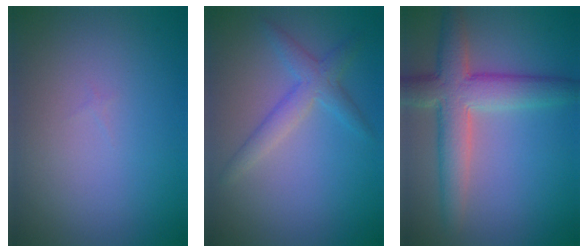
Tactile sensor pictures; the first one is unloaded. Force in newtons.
{"total": 2.6, "press": 2.6, "slide": 0.1}
{"total": 6.1, "press": 6.1, "slide": 0.4}